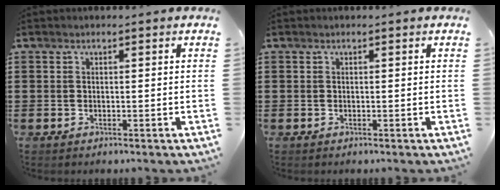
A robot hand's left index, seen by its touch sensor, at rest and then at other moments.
{"total": 0.0}